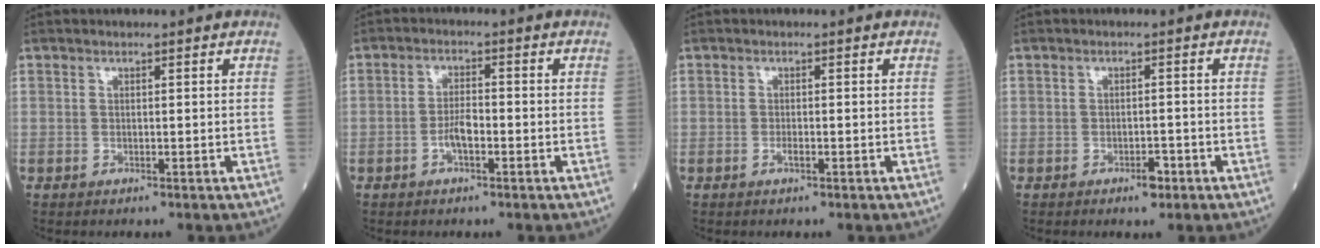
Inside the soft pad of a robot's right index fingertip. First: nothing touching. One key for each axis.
{"total": 3.1, "fx": -1.2, "fy": 0.9, "fz": 2.7, "tx": -0.049, "ty": 0.004, "tz": -0.024}
{"total": 0.8, "fx": -0.4, "fy": 0.2, "fz": 0.7, "tx": -0.015, "ty": 0.000, "tz": -0.008}
{"total": 2.1, "fx": -1.3, "fy": 0.8, "fz": 1.4, "tx": -0.017, "ty": 0.002, "tz": -0.019}